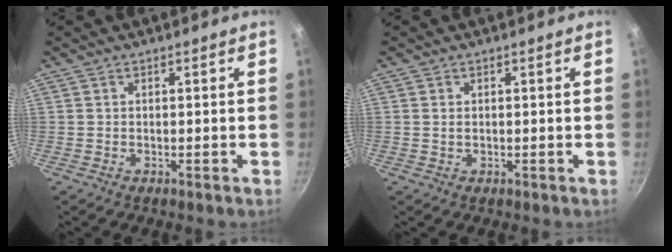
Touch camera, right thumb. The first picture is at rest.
{"total": 0.8, "force": [0.1, 0.6, 0.6], "torque": [-0.010, 0.002, 0.002]}